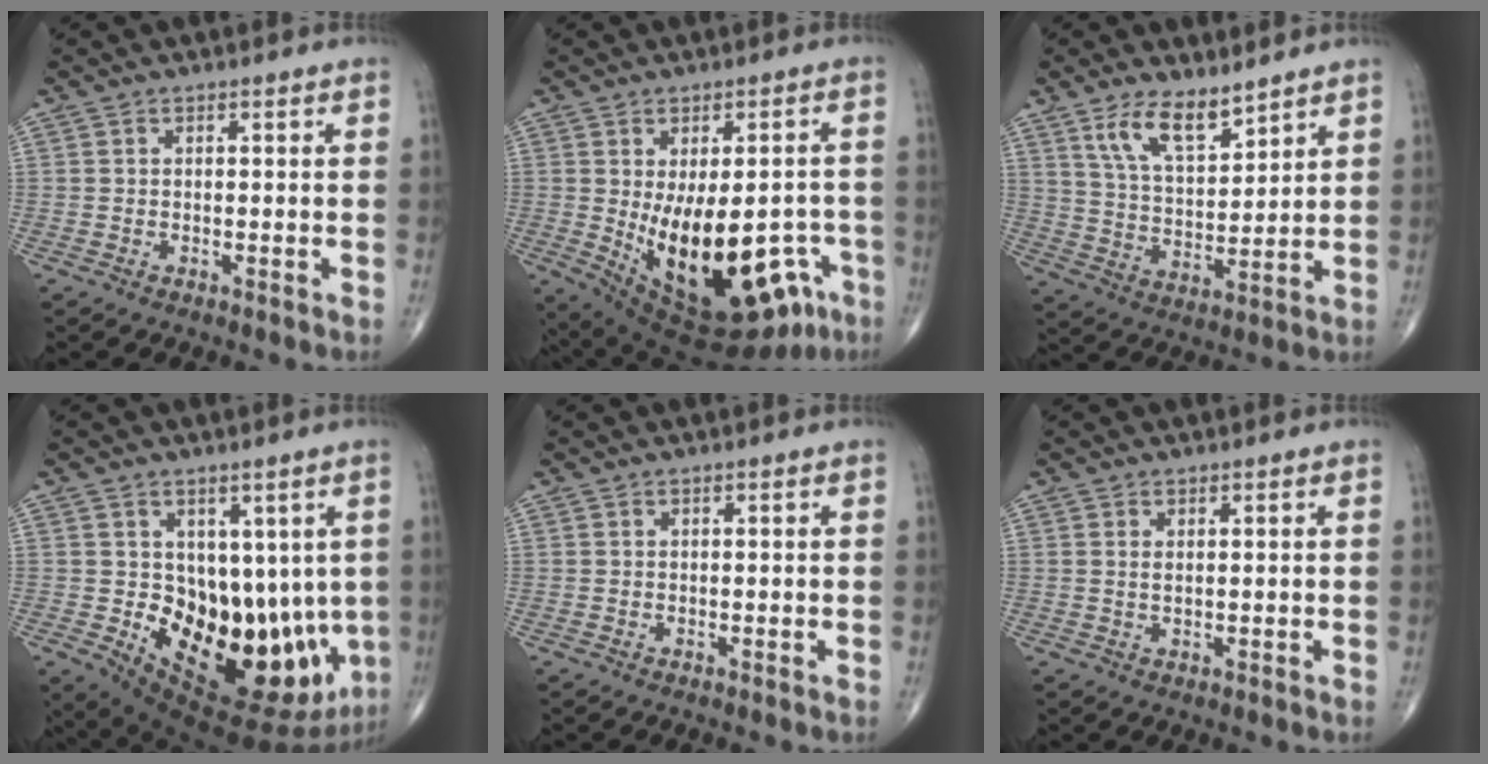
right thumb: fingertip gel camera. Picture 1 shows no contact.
{"total": 22.7, "force": [-6.4, 11.1, 18.8], "torque": [-0.259, 0.000, -0.061]}
{"total": 9.9, "force": [6.8, 4.0, 5.9], "torque": [-0.095, -0.046, 0.137]}
{"total": 22.7, "force": [-1.6, 13.3, 18.3], "torque": [-0.236, -0.042, 0.014]}
{"total": 0.0}
{"total": 1.0, "force": [0.3, 0.4, 0.8], "torque": [-0.018, -0.002, 0.009]}